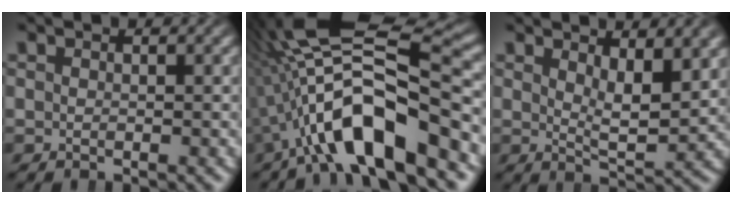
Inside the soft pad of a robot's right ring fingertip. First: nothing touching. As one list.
[{"total": 13.0, "force": [1.4, 5.6, 11.7], "torque": [-0.205, 0.003, 0.025]}, {"total": 3.8, "force": [2.3, 0.3, 3.1], "torque": [-0.033, -0.016, 0.042]}]